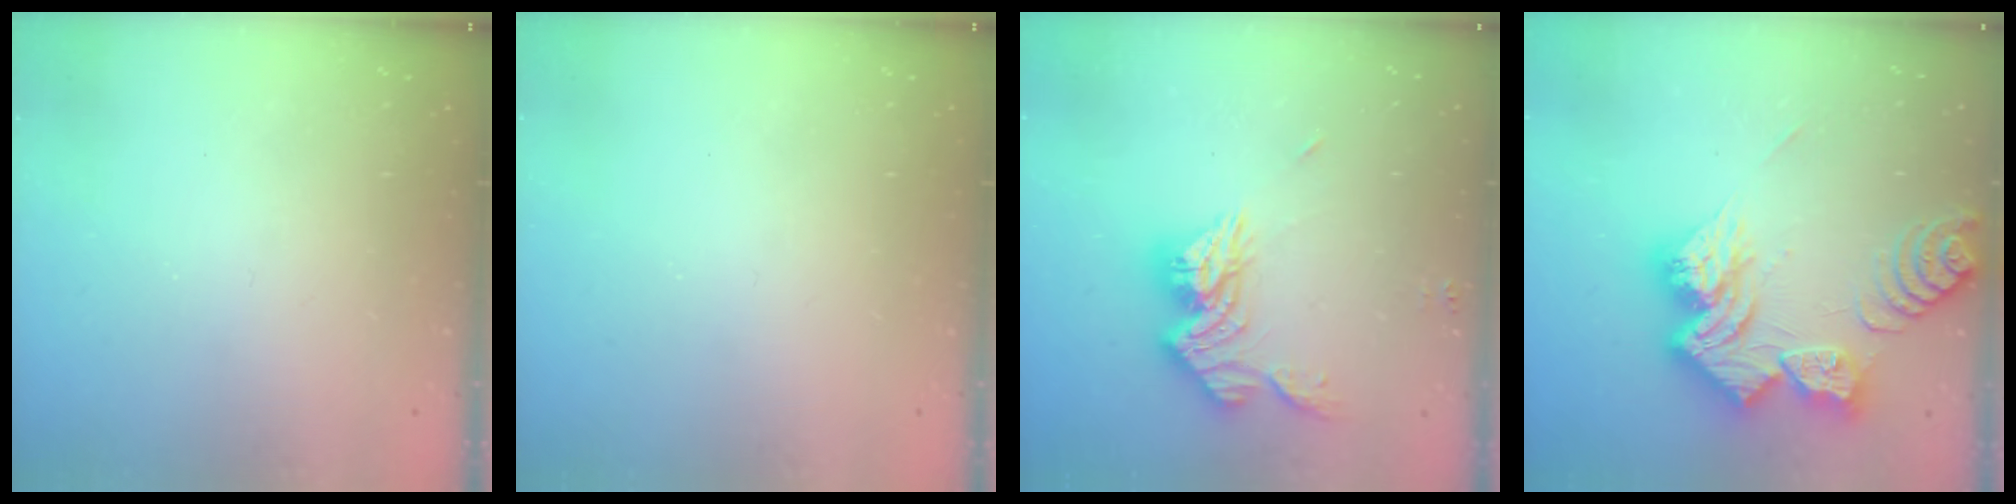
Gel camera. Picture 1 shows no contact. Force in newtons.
{"total": 0.0}
{"total": 14.1, "press": 14.1, "slide": 1.2}
{"total": 19.0, "press": 18.8, "slide": 2.0}